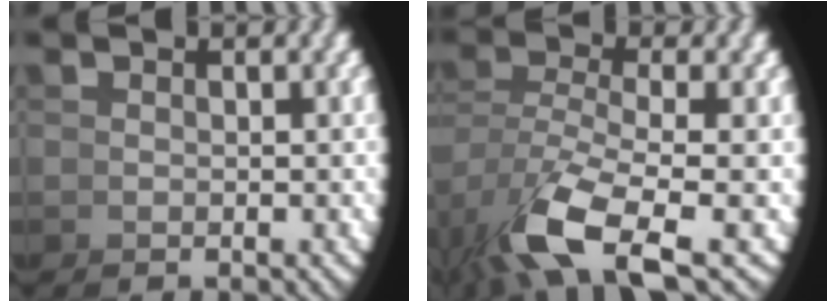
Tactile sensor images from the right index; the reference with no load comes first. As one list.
[{"total": 6.0, "force": [-2.2, 2.2, 5.1], "torque": [-0.109, -0.035, -0.011]}]